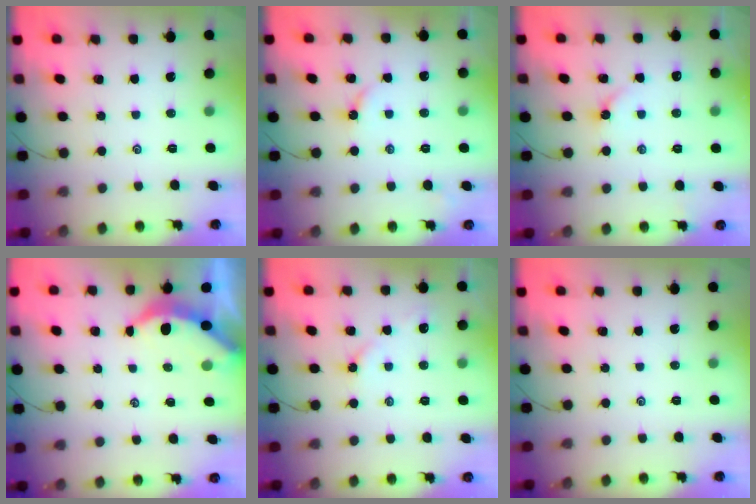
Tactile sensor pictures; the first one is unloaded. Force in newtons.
{"total": 2.6, "press": 2.6, "slide": 0.4}
{"total": 2.6, "press": 2.6, "slide": 0.4}
{"total": 3.9, "press": 3.8, "slide": 0.5}
{"total": 2.2, "press": 2.1, "slide": 0.6}
{"total": 0.0}